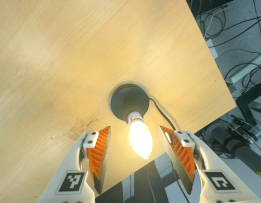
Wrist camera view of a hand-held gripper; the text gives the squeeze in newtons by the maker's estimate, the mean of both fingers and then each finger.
{"total": 0.0}